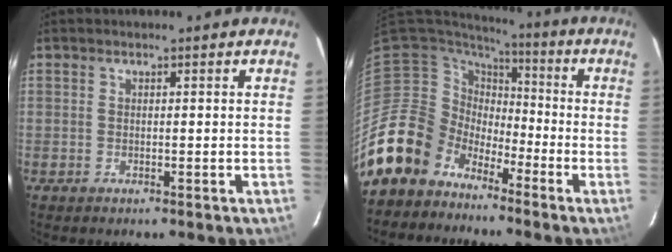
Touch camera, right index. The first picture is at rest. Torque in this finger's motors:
{"motor_torque": [0.90, -1.00, -0.06, -0.21]}